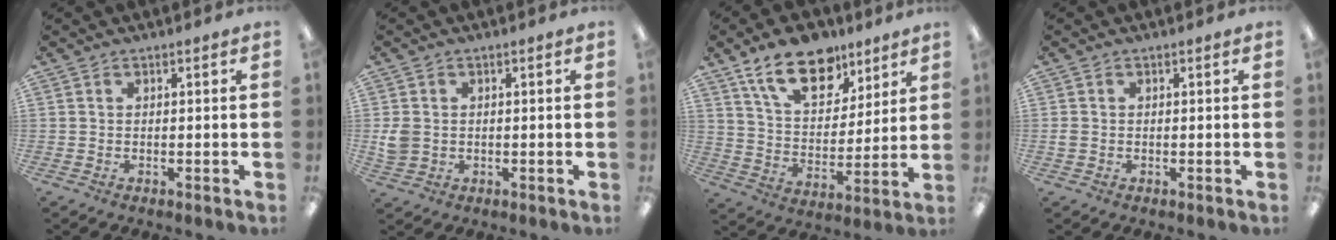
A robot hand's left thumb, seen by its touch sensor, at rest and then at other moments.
{"total": 4.1, "force": [0.1, 3.6, 2.0], "torque": [-0.035, 0.003, 0.002]}
{"total": 17.0, "force": [11.6, 8.9, 8.6], "torque": [-0.146, -0.055, 0.208]}
{"total": 1.1, "force": [-0.2, 0.9, 0.6], "torque": [-0.011, 0.003, -0.004]}